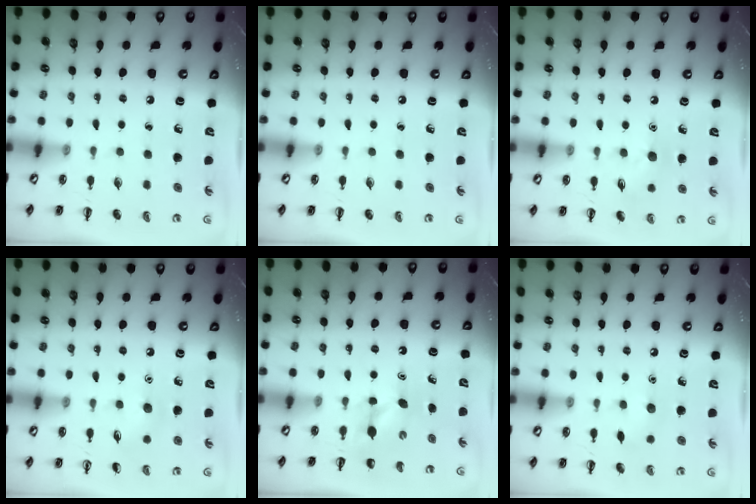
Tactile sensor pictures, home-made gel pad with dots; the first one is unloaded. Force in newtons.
{"total": 0.0}
{"total": 7.1, "press": 7.0, "slide": 1.4}
{"total": 5.1, "press": 4.9, "slide": 1.5}
{"total": 3.8, "press": 3.6, "slide": 1.2}
{"total": 5.1, "press": 4.9, "slide": 1.4}